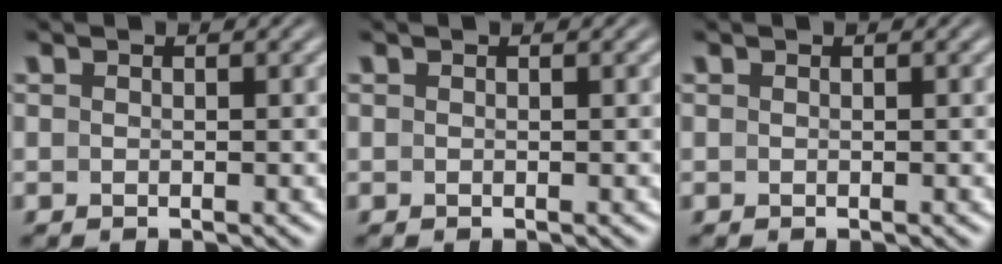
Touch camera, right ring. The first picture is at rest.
{"total": 0.0}
{"total": 0.0}